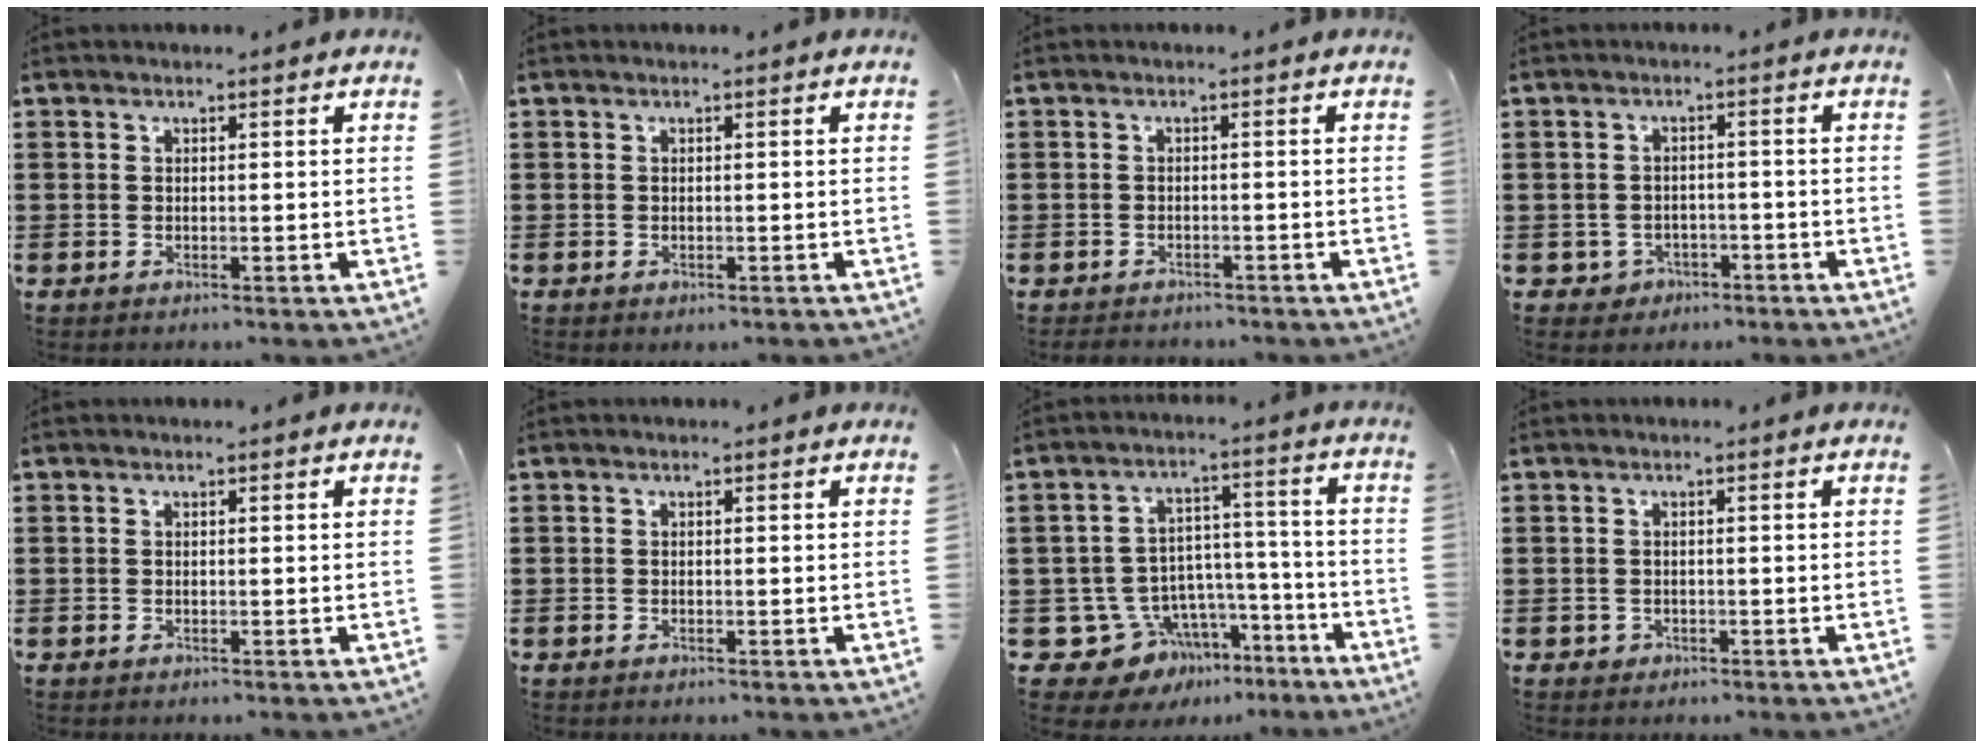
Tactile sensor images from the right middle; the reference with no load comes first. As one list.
[{"total": 0.0}, {"total": 1.4, "force": [-1.4, 0.3, -0.1], "torque": [-0.003, 0.002, -0.032]}, {"total": 2.1, "force": [-1.6, 1.4, 0.2], "torque": [-0.013, 0.001, -0.037]}, {"total": 0.0}, {"total": 0.0}, {"total": 9.2, "force": [-6.0, 6.9, 1.7], "torque": [-0.061, 0.014, -0.105]}, {"total": 0.7, "force": [-0.3, 0.6, 0.2], "torque": [-0.006, 0.005, -0.007]}]